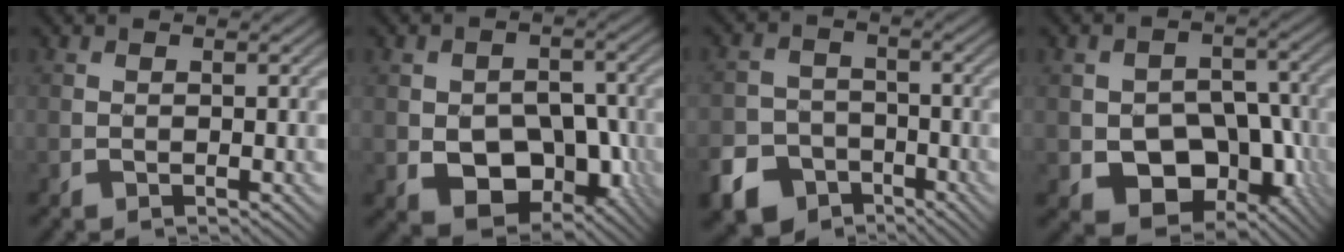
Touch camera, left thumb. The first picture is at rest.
{"total": 9.7, "force": [-3.0, 6.6, 6.5], "torque": [-0.102, -0.017, -0.043]}
{"total": 9.7, "force": [-6.0, 7.1, 3.0], "torque": [-0.067, -0.031, -0.115]}
{"total": 10.9, "force": [-3.9, 7.6, 6.7], "torque": [-0.112, -0.024, -0.064]}